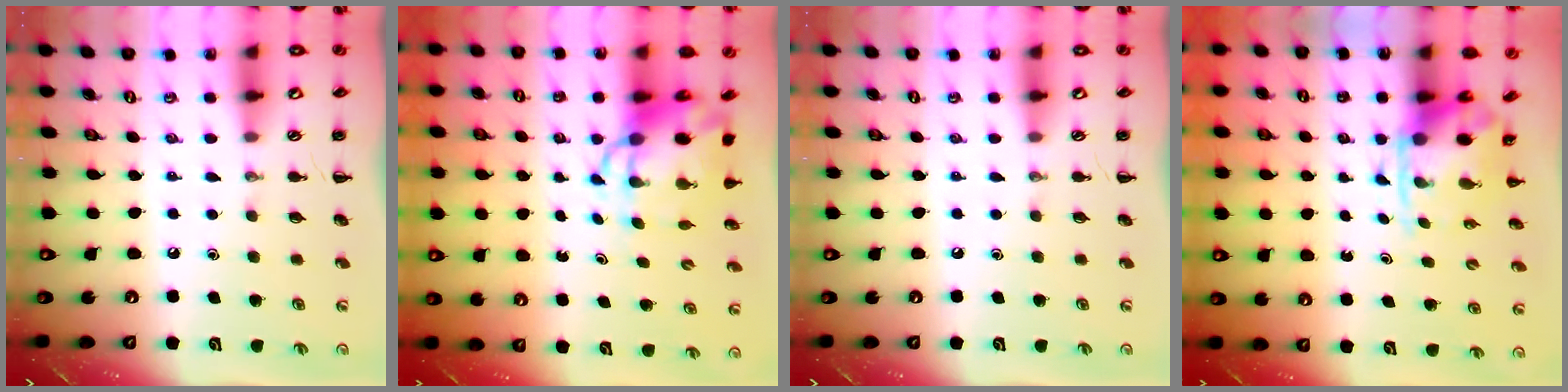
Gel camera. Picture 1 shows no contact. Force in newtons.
{"total": 7.7, "press": 7.4, "slide": 2.0}
{"total": 0.0}
{"total": 3.7, "press": 3.6, "slide": 0.9}